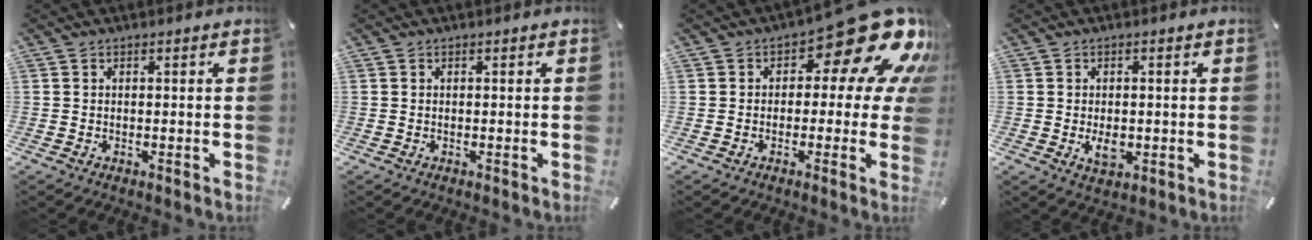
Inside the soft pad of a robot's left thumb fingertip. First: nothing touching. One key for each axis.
{"total": 0.0}
{"total": 19.6, "fx": 9.4, "fy": 8.6, "fz": 14.9, "tx": -0.178, "ty": -0.067, "tz": 0.154}
{"total": 4.0, "fx": -0.6, "fy": 2.6, "fz": 3.0, "tx": -0.058, "ty": -0.005, "tz": -0.012}